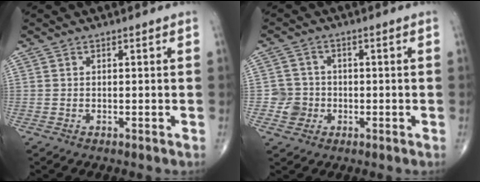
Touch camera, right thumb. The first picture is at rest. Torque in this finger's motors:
{"motor_torque": [0.06, -0.16, 0.09, 0.06, 0.03]}